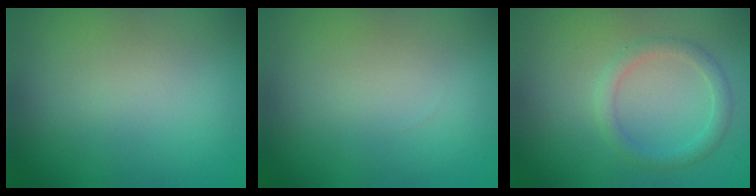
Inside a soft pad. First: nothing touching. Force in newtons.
{"total": 0.0}
{"total": 1.9, "press": 1.9, "slide": 0.0}